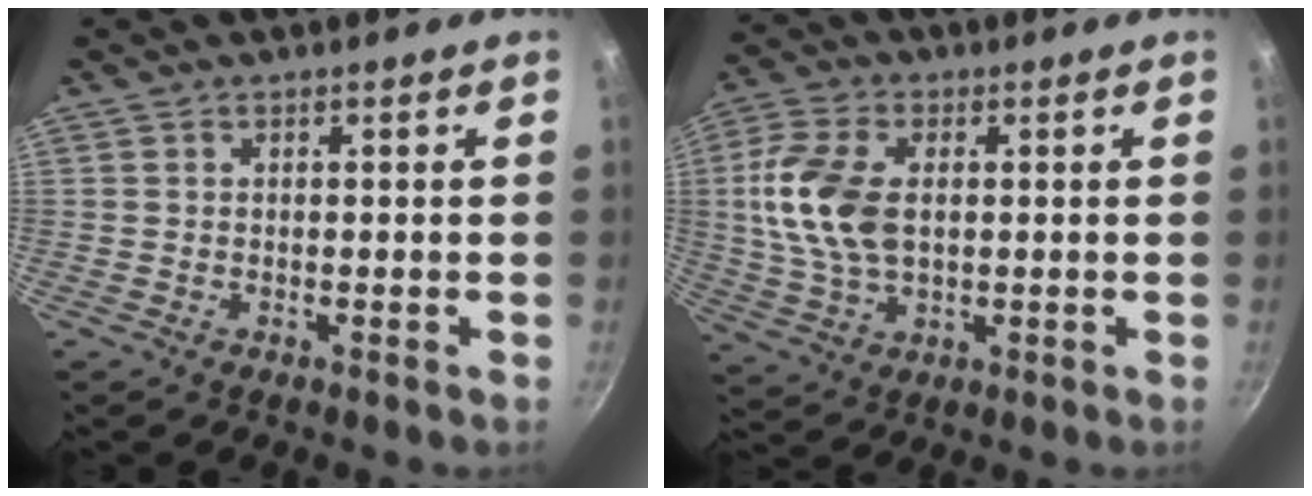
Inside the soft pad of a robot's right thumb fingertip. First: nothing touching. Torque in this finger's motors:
{"motor_torque": [-0.71, 1.18, 1.60, -0.21, 0.42]}